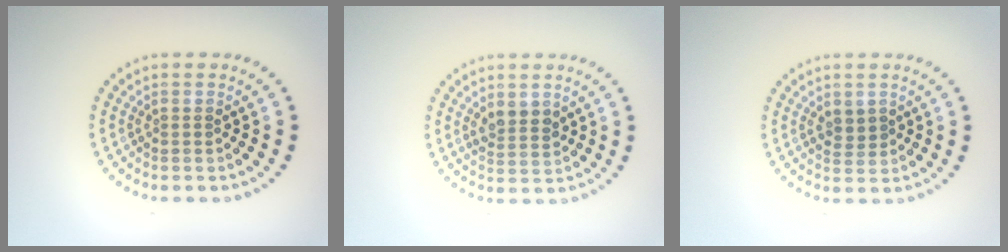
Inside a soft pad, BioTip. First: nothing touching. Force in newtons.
{"total": 2.4, "press": 2.2, "slide": 0.9}
{"total": 1.1, "press": 1.0, "slide": 0.5}